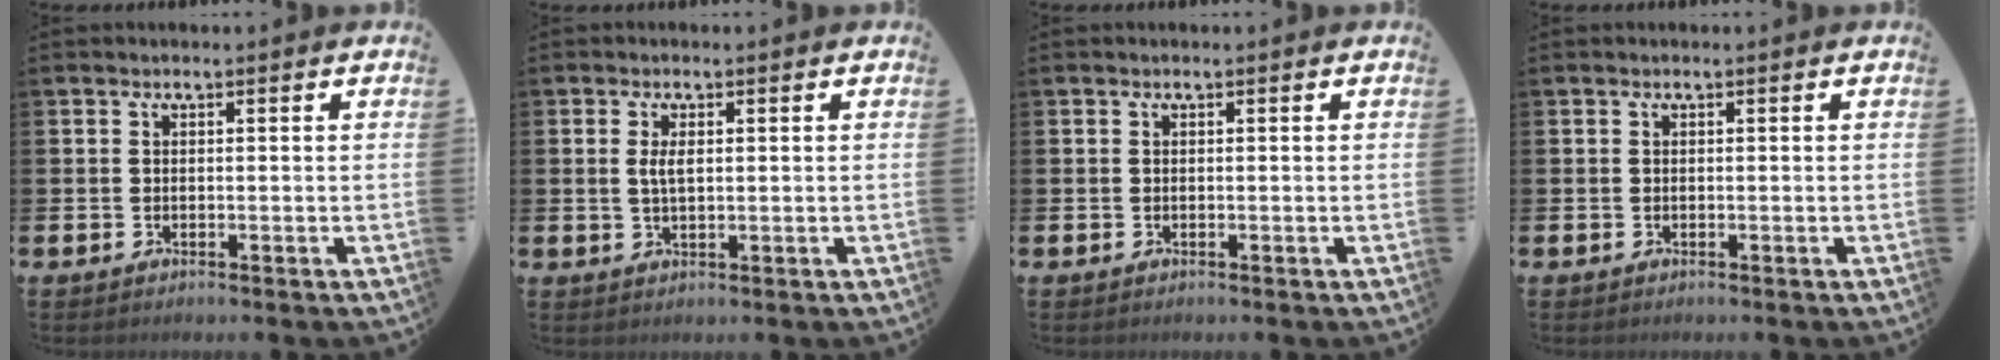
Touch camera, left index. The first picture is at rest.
{"total": 2.4, "force": [0.7, 1.0, 2.1], "torque": [-0.045, 0.005, 0.011]}
{"total": 0.0}
{"total": 0.0}